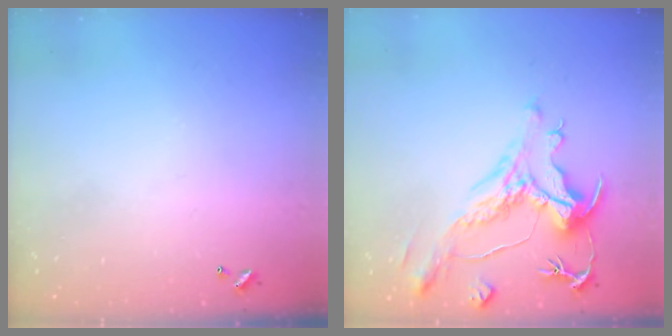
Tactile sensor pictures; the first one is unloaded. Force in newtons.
{"total": 1.9, "press": 0.9, "slide": 1.6}